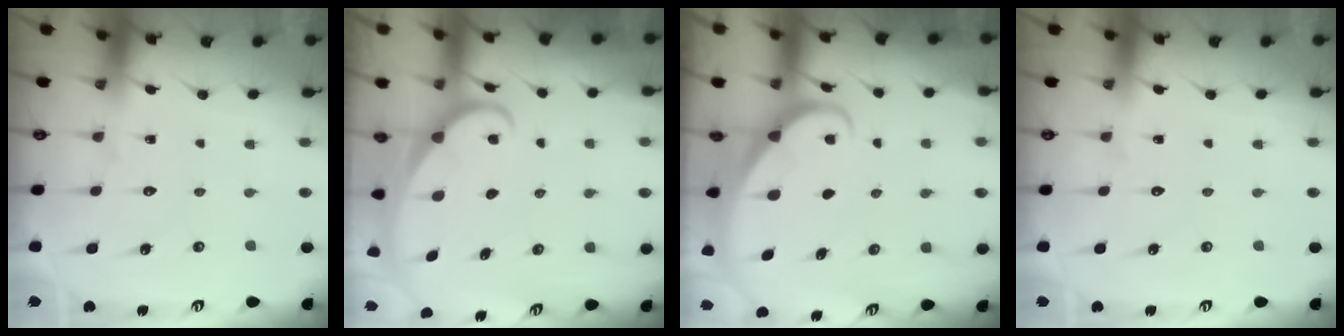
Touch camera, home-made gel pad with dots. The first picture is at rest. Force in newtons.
{"total": 1.7, "press": 1.7, "slide": 0.1}
{"total": 2.9, "press": 2.9, "slide": 0.1}
{"total": 0.0}